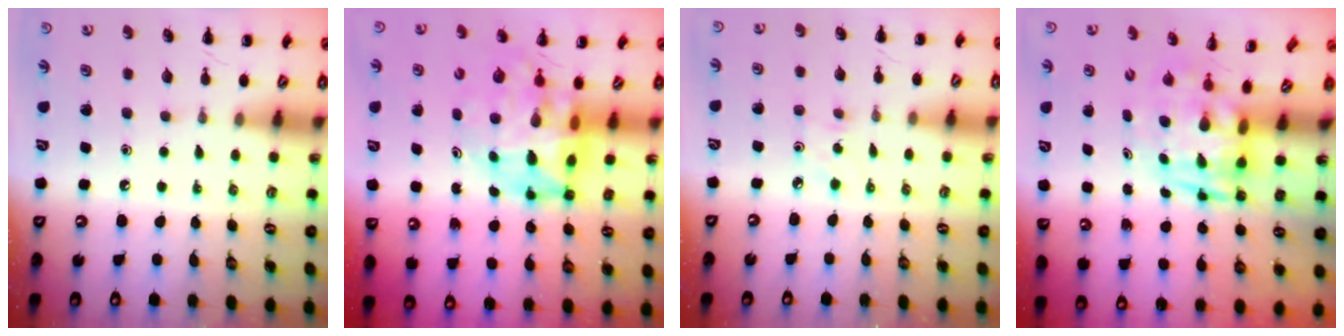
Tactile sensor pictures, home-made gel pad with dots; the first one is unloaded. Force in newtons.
{"total": 11.0, "press": 10.4, "slide": 3.4}
{"total": 2.1, "press": 2.0, "slide": 0.7}
{"total": 3.2, "press": 3.1, "slide": 0.8}